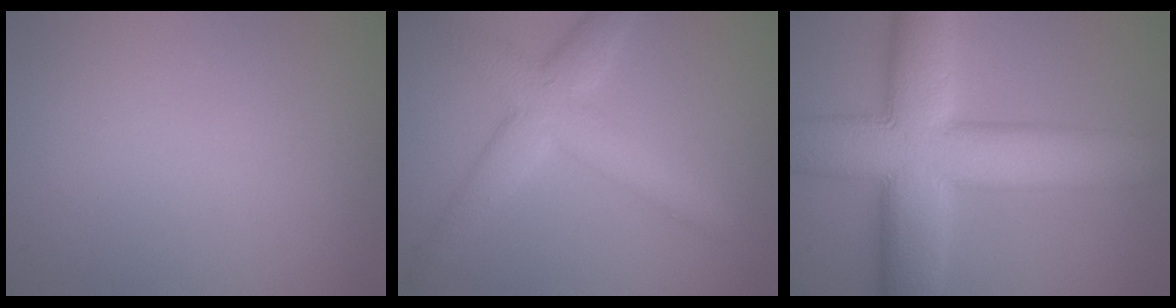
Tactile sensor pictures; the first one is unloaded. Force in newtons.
{"total": 5.0, "press": 5.0, "slide": 0.2}
{"total": 13.9, "press": 13.9, "slide": 0.3}